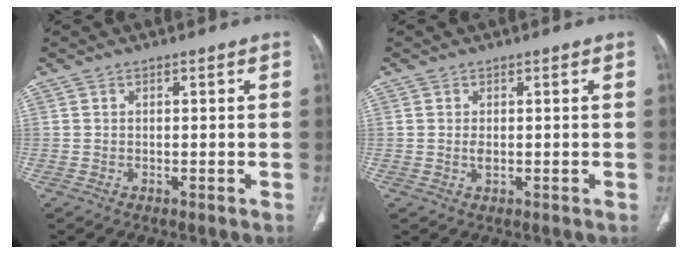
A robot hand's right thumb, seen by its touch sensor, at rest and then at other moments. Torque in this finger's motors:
{"motor_torque": [0.94, 1.08, 0.40, -0.21, 0.08]}